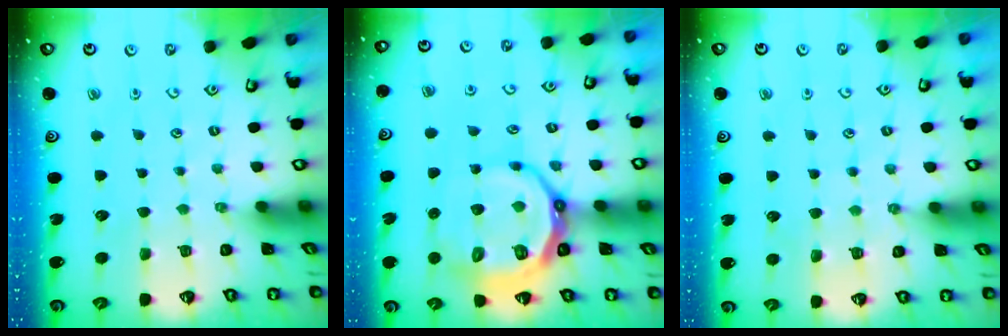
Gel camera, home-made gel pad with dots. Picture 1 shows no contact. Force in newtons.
{"total": 16.4, "press": 15.9, "slide": 3.8}
{"total": 5.7, "press": 5.7, "slide": 0.7}